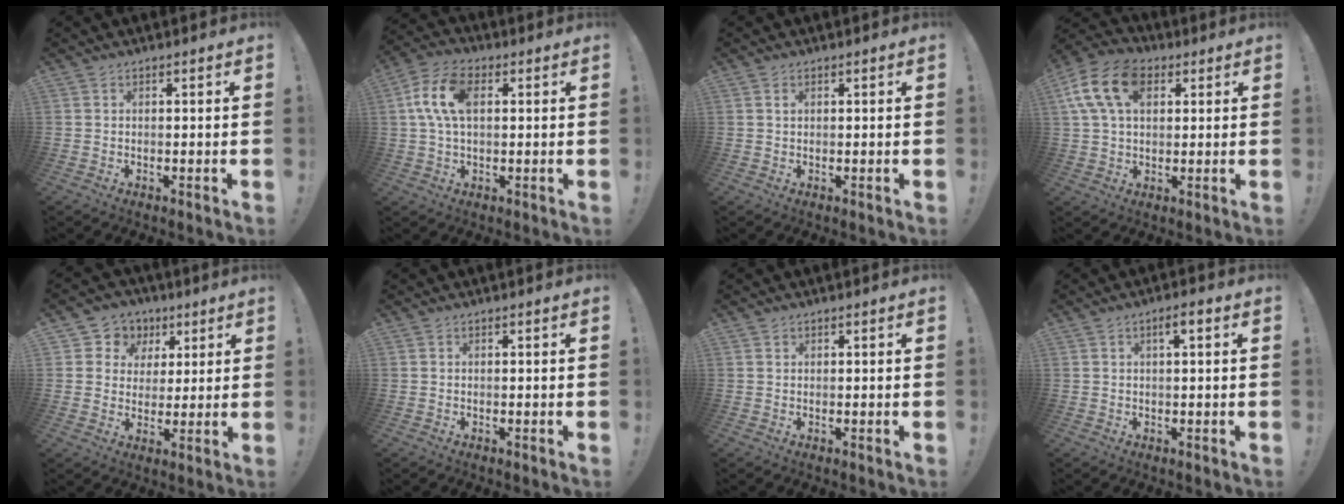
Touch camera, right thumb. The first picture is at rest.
{"total": 11.4, "force": [2.5, 6.5, 9.0], "torque": [-0.184, 0.009, 0.048]}
{"total": 0.7, "force": [0.4, 0.4, 0.4], "torque": [-0.006, 0.000, 0.006]}
{"total": 15.2, "force": [5.2, 9.9, 10.2], "torque": [-0.200, -0.004, 0.099]}
{"total": 7.8, "force": [2.1, 7.3, 1.6], "torque": [-0.028, -0.011, 0.046]}
{"total": 0.0}
{"total": 0.7, "force": [0.5, 0.4, -0.1], "torque": [0.002, -0.001, 0.010]}
{"total": 3.1, "force": [1.0, 0.6, 2.8], "torque": [-0.049, 0.001, 0.013]}